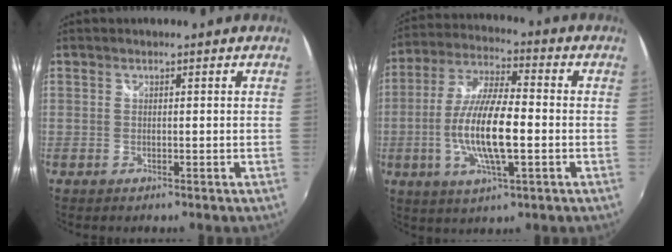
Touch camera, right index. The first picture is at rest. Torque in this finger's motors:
{"motor_torque": [1.75, -0.38, 1.05, 0.21]}